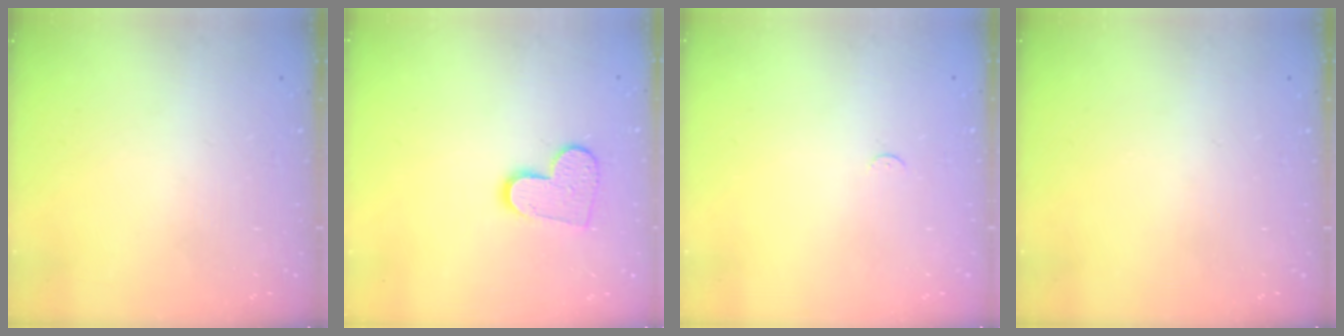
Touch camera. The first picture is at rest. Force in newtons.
{"total": 10.8, "press": 10.7, "slide": 0.9}
{"total": 2.3, "press": 2.3, "slide": 0.3}
{"total": 0.0}